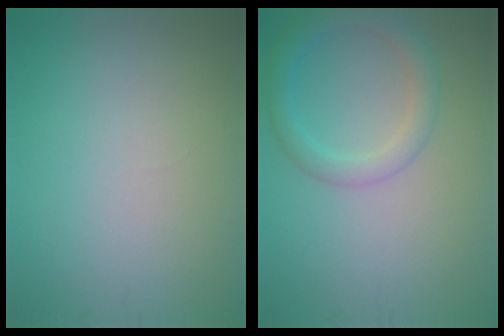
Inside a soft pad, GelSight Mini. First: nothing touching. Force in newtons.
{"total": 3.1, "press": 3.1, "slide": 0.3}